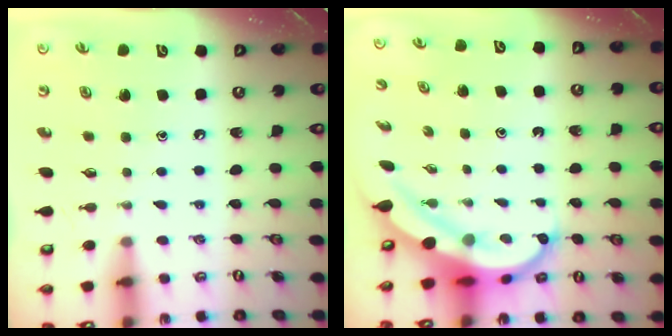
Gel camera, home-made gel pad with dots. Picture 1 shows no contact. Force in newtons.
{"total": 6.7, "press": 6.6, "slide": 1.5}